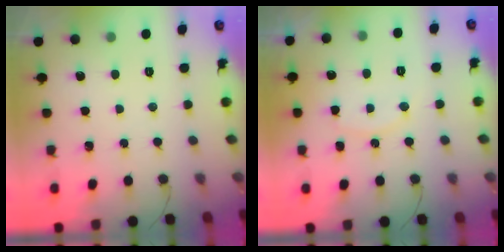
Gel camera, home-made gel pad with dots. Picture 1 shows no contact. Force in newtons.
{"total": 7.7, "press": 7.7, "slide": 0.4}